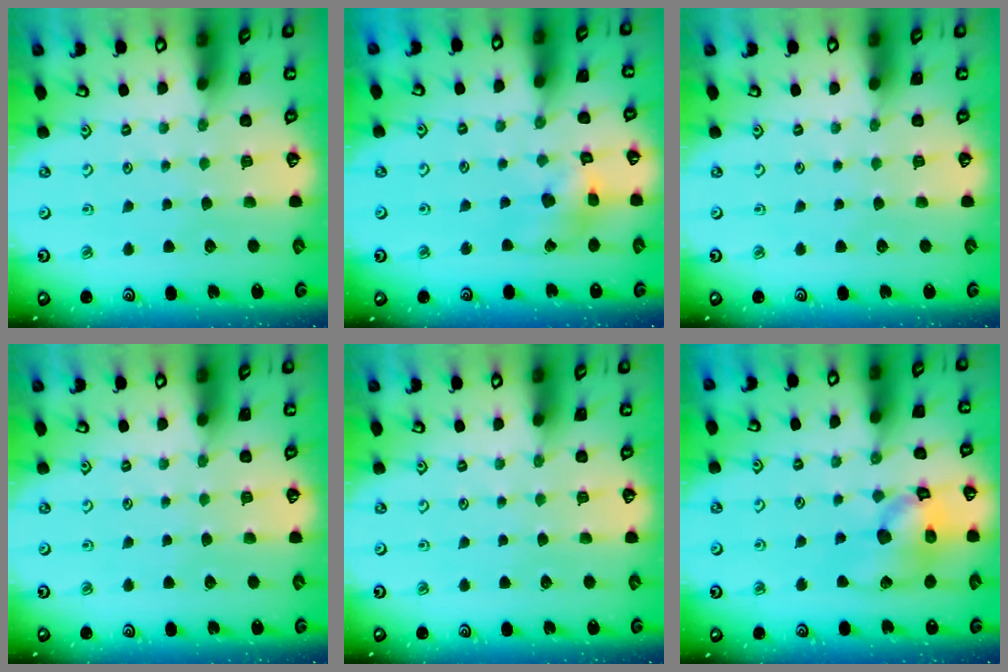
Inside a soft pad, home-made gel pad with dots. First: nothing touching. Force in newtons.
{"total": 9.4, "press": 9.4, "slide": 1.1}
{"total": 0.0}
{"total": 0.0}
{"total": 0.0}
{"total": 14.3, "press": 14.2, "slide": 2.0}